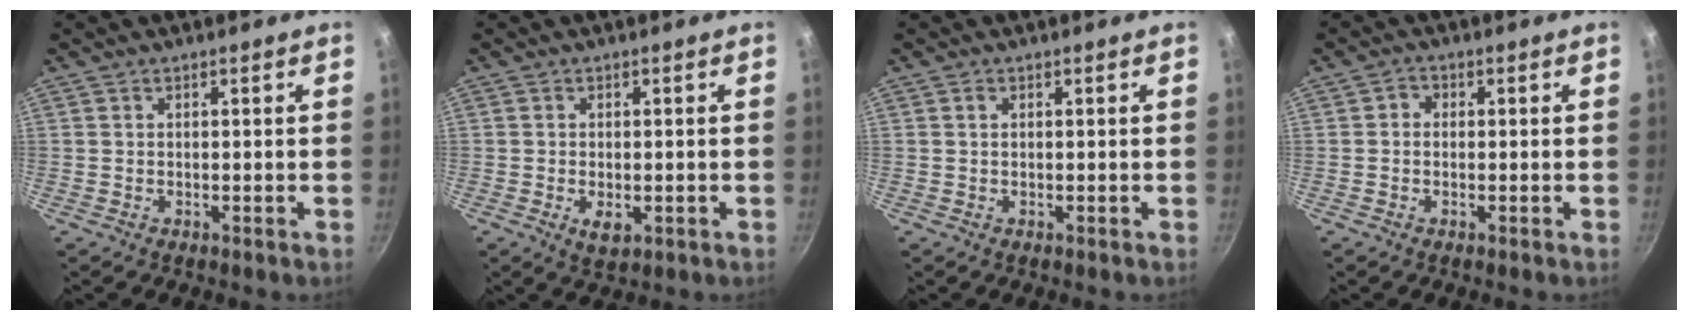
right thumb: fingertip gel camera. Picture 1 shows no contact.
{"total": 3.6, "force": [-1.0, 2.0, 2.8], "torque": [-0.043, -0.008, -0.009]}
{"total": 0.8, "force": [0.3, 0.5, 0.5], "torque": [-0.009, 0.003, 0.004]}
{"total": 1.9, "force": [0.0, 1.6, 0.9], "torque": [-0.011, 0.006, -0.006]}